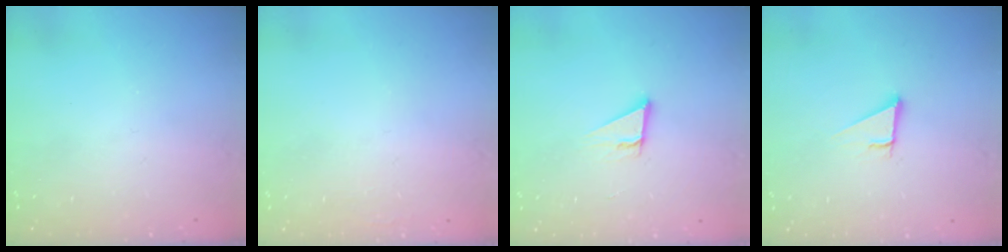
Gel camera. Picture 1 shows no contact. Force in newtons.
{"total": 1.8, "press": 1.7, "slide": 0.4}
{"total": 3.3, "press": 3.3, "slide": 0.2}
{"total": 2.8, "press": 2.8, "slide": 0.0}